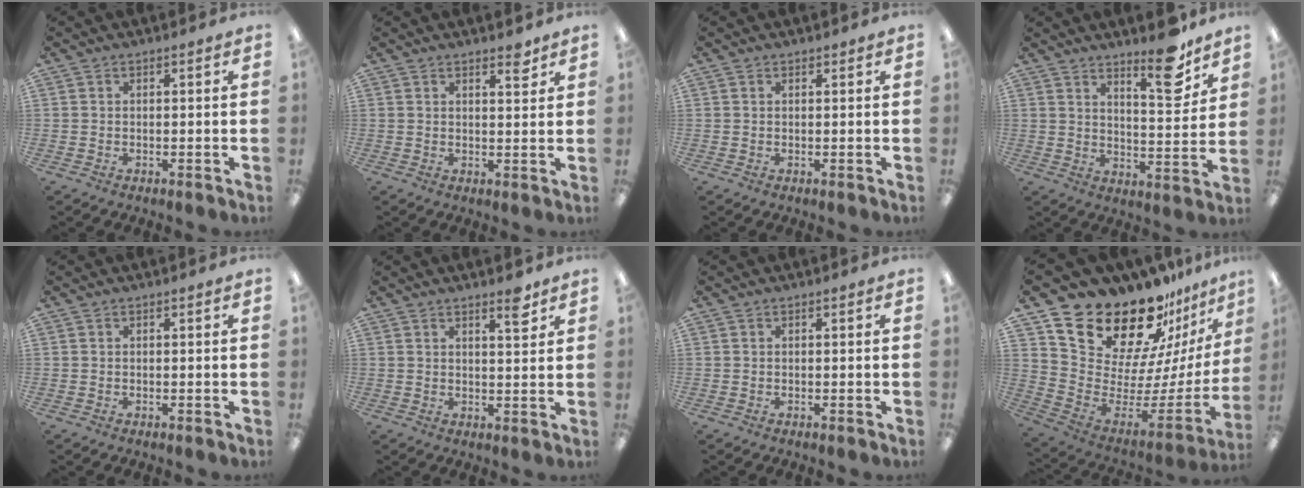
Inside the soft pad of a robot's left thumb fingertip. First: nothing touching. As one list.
[{"total": 3.2, "force": [2.6, 0.9, 1.7], "torque": [-0.006, -0.020, 0.039]}, {"total": 0.6, "force": [0.5, 0.3, 0.0], "torque": [0.000, 0.001, 0.009]}, {"total": 13.1, "force": [9.4, 4.0, 8.1], "torque": [-0.093, -0.069, 0.153]}, {"total": 0.0}, {"total": 4.7, "force": [3.4, 1.1, 3.1], "torque": [-0.028, -0.023, 0.050]}, {"total": 0.0}, {"total": 24.1, "force": [19.3, 10.2, 10.2], "torque": [-0.166, -0.153, 0.358]}]